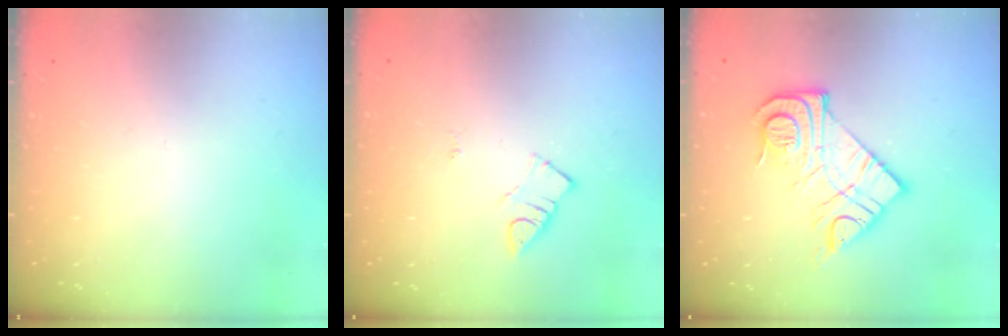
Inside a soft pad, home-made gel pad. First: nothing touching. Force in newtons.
{"total": 3.8, "press": 3.8, "slide": 0.5}
{"total": 14.2, "press": 14.2, "slide": 0.8}